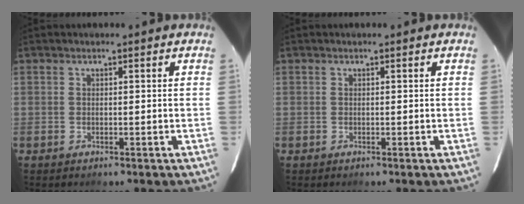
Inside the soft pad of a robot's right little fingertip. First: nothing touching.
{"total": 0.0}